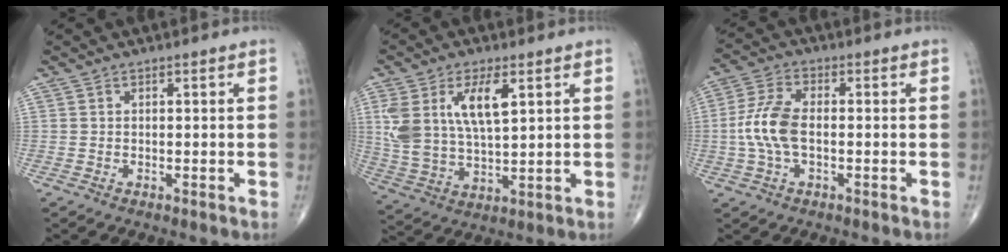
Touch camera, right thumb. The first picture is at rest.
{"total": 13.1, "force": [4.6, 5.9, 10.8], "torque": [-0.219, -0.014, 0.097]}
{"total": 8.6, "force": [-0.8, 4.3, 7.4], "torque": [-0.172, 0.020, -0.019]}